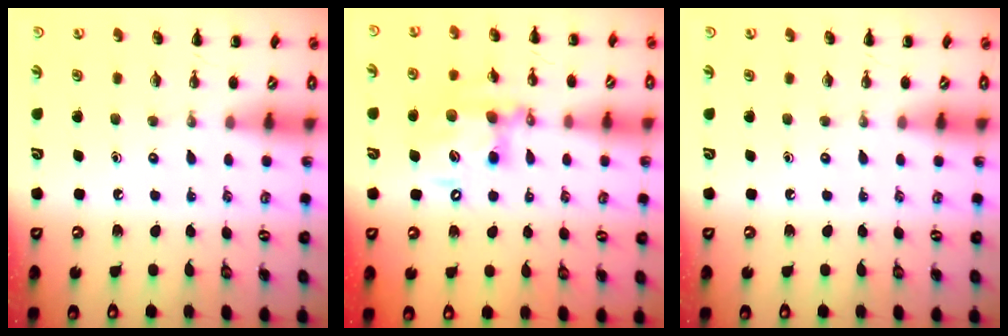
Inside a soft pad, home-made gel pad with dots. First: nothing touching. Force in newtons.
{"total": 15.0, "press": 14.7, "slide": 3.2}
{"total": 0.0}